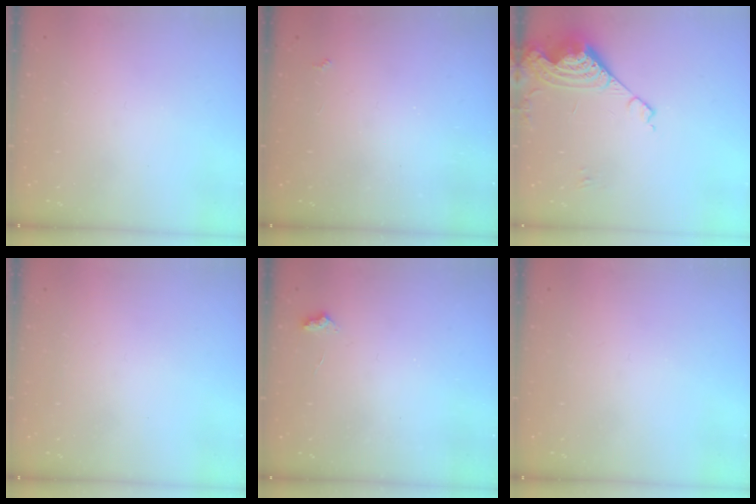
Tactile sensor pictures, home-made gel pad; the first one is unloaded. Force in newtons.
{"total": 2.3, "press": 2.2, "slide": 0.4}
{"total": 15.1, "press": 15.0, "slide": 1.8}
{"total": 0.0}
{"total": 3.0, "press": 2.9, "slide": 0.5}
{"total": 0.0}